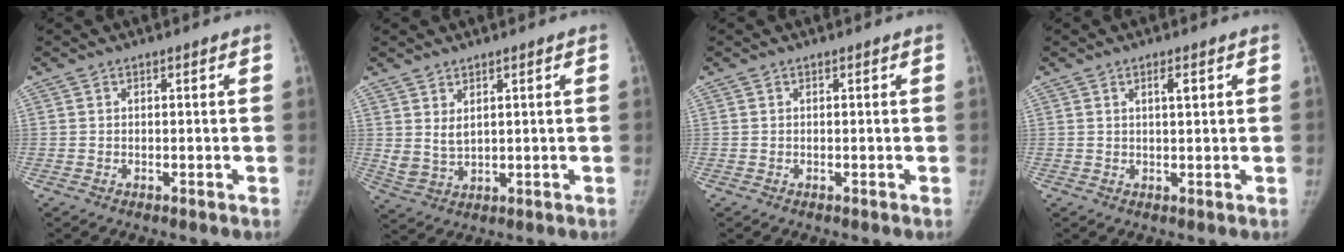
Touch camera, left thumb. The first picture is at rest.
{"total": 3.8, "force": [1.7, 2.1, 2.6], "torque": [-0.049, -0.017, 0.046]}
{"total": 0.0}
{"total": 2.2, "force": [1.0, 0.5, 1.9], "torque": [-0.030, -0.004, 0.016]}